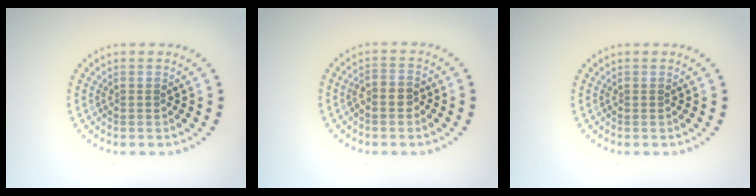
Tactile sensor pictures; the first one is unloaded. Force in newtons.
{"total": 1.5, "press": 1.3, "slide": 0.8}
{"total": 0.0}